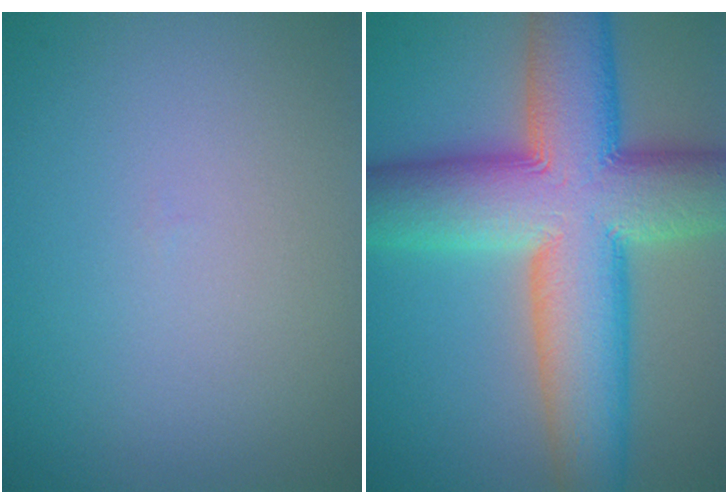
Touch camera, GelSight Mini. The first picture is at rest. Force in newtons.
{"total": 15.0, "press": 14.9, "slide": 0.6}